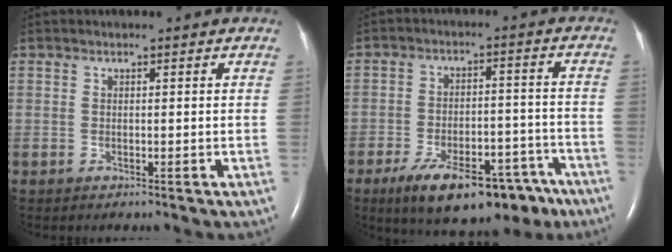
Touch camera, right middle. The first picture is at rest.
{"total": 16.6, "force": [-11.3, 6.7, 10.0], "torque": [-0.128, 0.015, -0.168]}